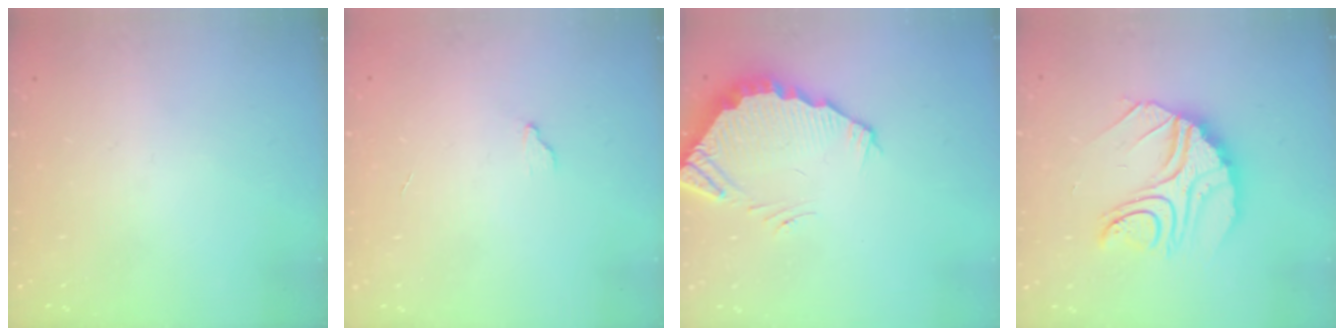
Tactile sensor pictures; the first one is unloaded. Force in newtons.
{"total": 4.3, "press": 4.3, "slide": 0.3}
{"total": 3.6, "press": 3.6, "slide": 0.3}
{"total": 13.7, "press": 13.6, "slide": 1.3}